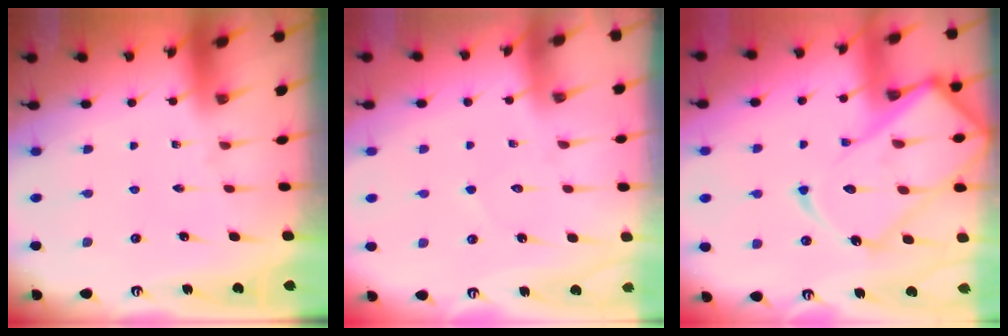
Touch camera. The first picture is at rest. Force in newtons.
{"total": 4.7, "press": 4.7, "slide": 0.5}
{"total": 22.0, "press": 21.9, "slide": 1.9}